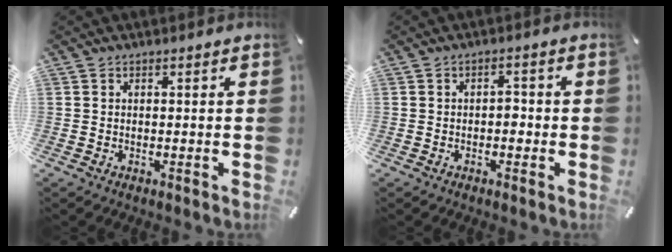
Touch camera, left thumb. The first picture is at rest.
{"total": 2.3, "force": [-0.8, 1.4, 1.6], "torque": [-0.032, 0.007, -0.017]}